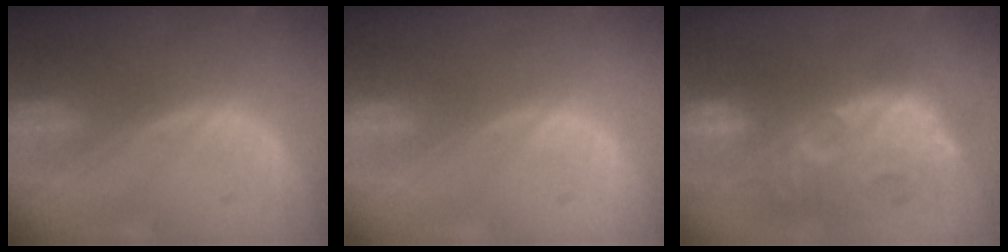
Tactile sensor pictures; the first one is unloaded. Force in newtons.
{"total": 0.0}
{"total": 12.6, "press": 12.1, "slide": 3.6}